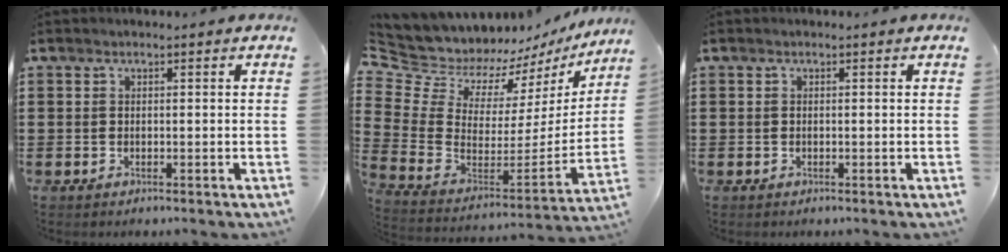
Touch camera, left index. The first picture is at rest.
{"total": 7.5, "force": [6.9, 3.0, 0.6], "torque": [-0.072, -0.067, 0.121]}
{"total": 0.0}